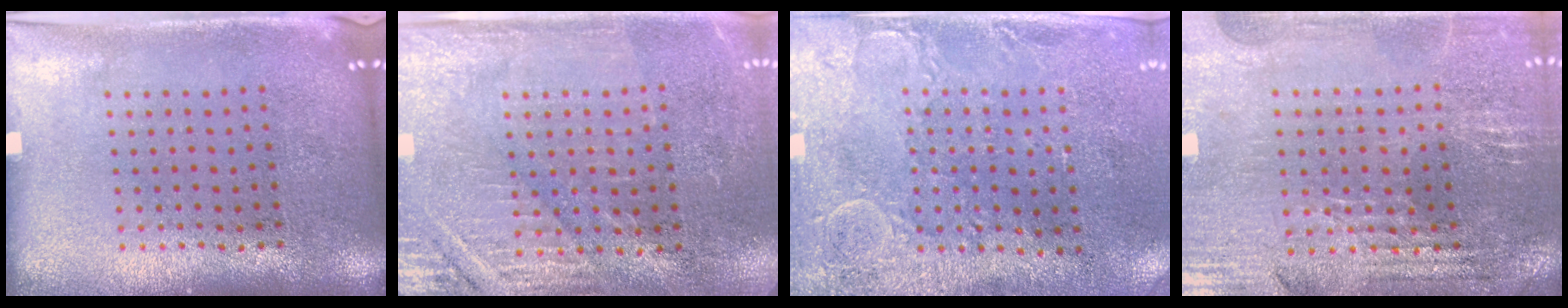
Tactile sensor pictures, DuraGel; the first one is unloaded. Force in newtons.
{"total": 2.9, "press": 2.9, "slide": 0.3}
{"total": 3.0, "press": 2.2, "slide": 2.0}
{"total": 2.9, "press": 2.8, "slide": 0.5}